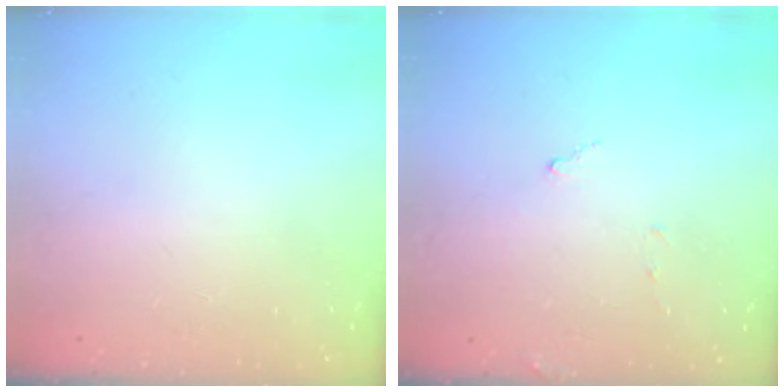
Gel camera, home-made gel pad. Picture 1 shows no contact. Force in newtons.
{"total": 7.6, "press": 7.6, "slide": 0.4}